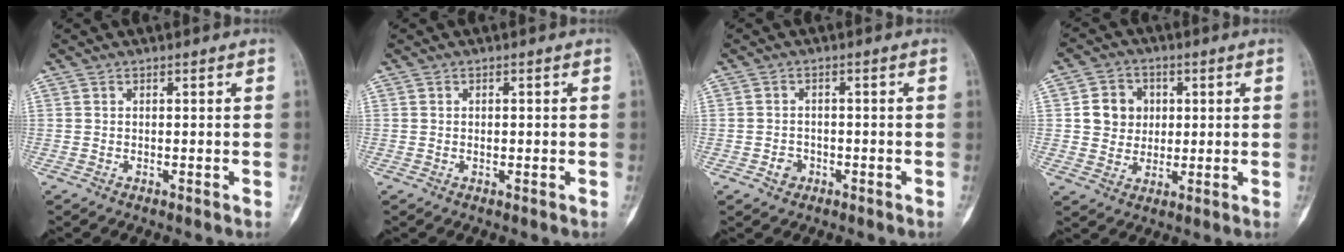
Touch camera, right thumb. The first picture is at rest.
{"total": 0.8, "force": [-0.1, 0.5, 0.6], "torque": [-0.007, 0.001, -0.001]}
{"total": 2.3, "force": [-1.0, 1.9, 0.7], "torque": [-0.004, 0.009, -0.016]}
{"total": 7.6, "force": [1.3, 6.8, 3.0], "torque": [-0.013, 0.000, 0.022]}